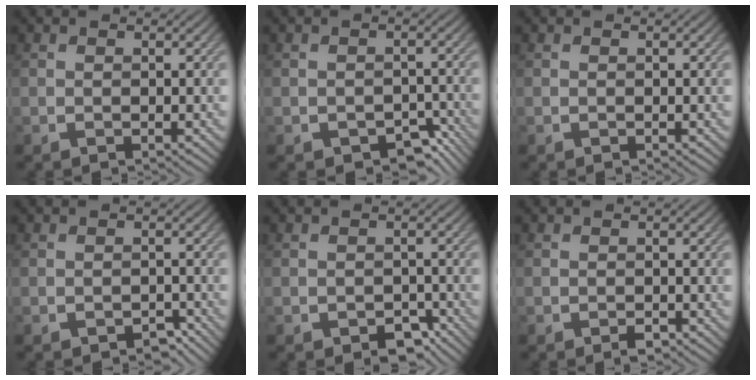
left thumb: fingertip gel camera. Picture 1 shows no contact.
{"total": 4.1, "force": [-2.4, 2.5, 2.2], "torque": [-0.026, -0.013, -0.028]}
{"total": 0.0}
{"total": 1.7, "force": [-1.2, 0.9, 0.8], "torque": [-0.011, -0.002, -0.018]}
{"total": 3.0, "force": [-1.8, 1.9, 1.5], "torque": [-0.022, -0.010, -0.027]}
{"total": 1.0, "force": [-0.6, 0.5, 0.6], "torque": [-0.009, -0.003, -0.009]}